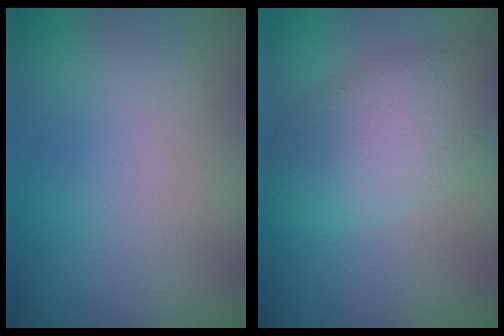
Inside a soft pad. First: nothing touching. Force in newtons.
{"total": 6.6, "press": 6.6, "slide": 0.2}